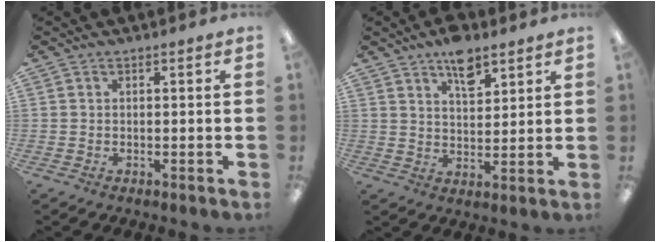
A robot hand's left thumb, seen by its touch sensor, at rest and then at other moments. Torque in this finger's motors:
{"motor_torque": [1.28, 0.77, 1.36, -0.78, 0.09]}